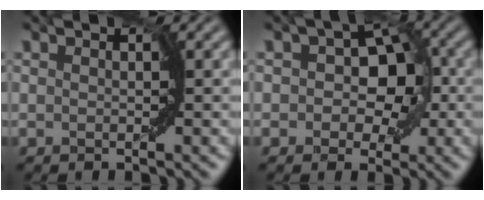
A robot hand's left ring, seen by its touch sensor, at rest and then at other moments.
{"total": 5.7, "force": [-0.1, 4.6, 3.3], "torque": [-0.001, 0.029, -0.029]}